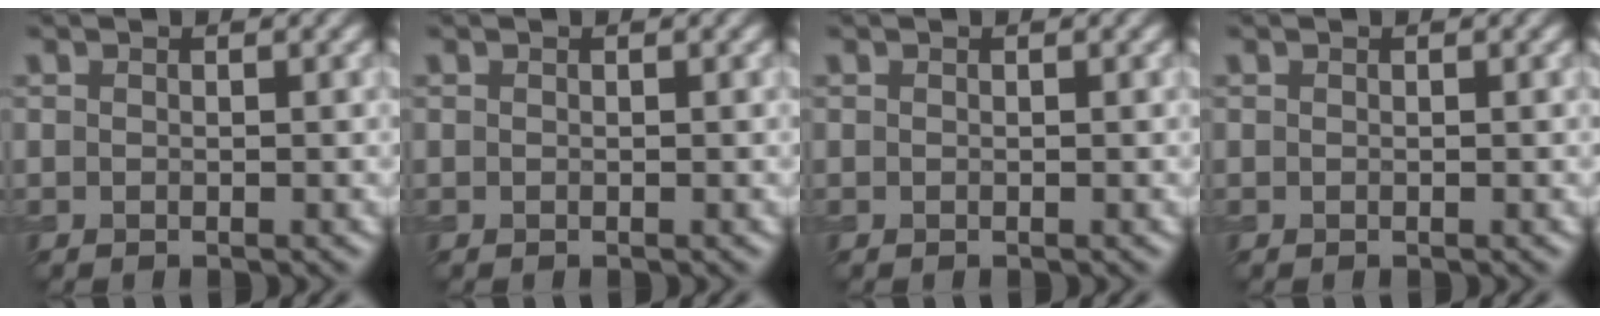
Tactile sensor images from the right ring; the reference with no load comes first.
{"total": 0.0}
{"total": 0.0}
{"total": 0.0}